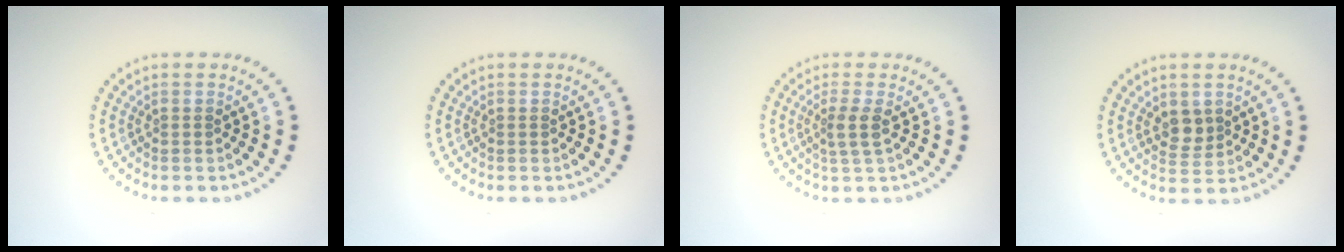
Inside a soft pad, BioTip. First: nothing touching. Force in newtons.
{"total": 0.0}
{"total": 1.8, "press": 1.5, "slide": 1.0}
{"total": 2.0, "press": 1.8, "slide": 0.9}